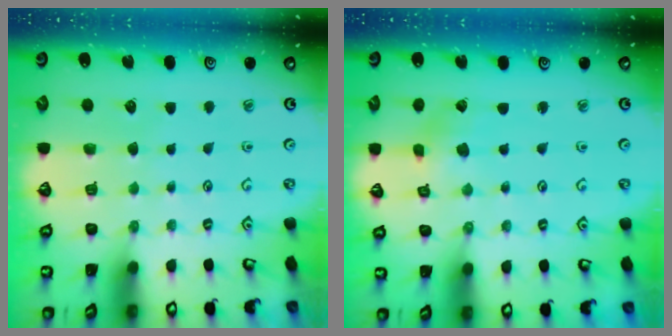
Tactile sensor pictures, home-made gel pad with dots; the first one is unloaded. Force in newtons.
{"total": 0.9, "press": 0.9, "slide": 0.2}